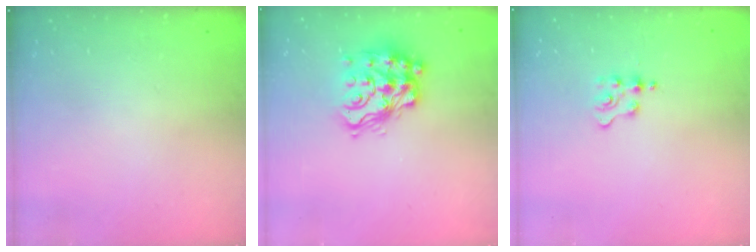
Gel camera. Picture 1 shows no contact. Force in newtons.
{"total": 15.9, "press": 15.9, "slide": 0.9}
{"total": 2.2, "press": 2.2, "slide": 0.4}